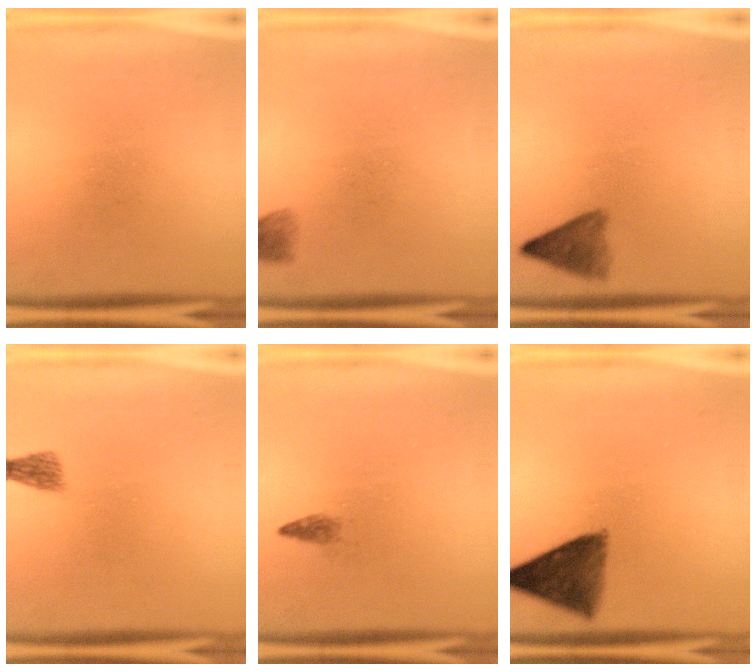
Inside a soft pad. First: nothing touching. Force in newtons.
{"total": 2.2}
{"total": 3.8}
{"total": 2.4}
{"total": 1.0}
{"total": 8.7}